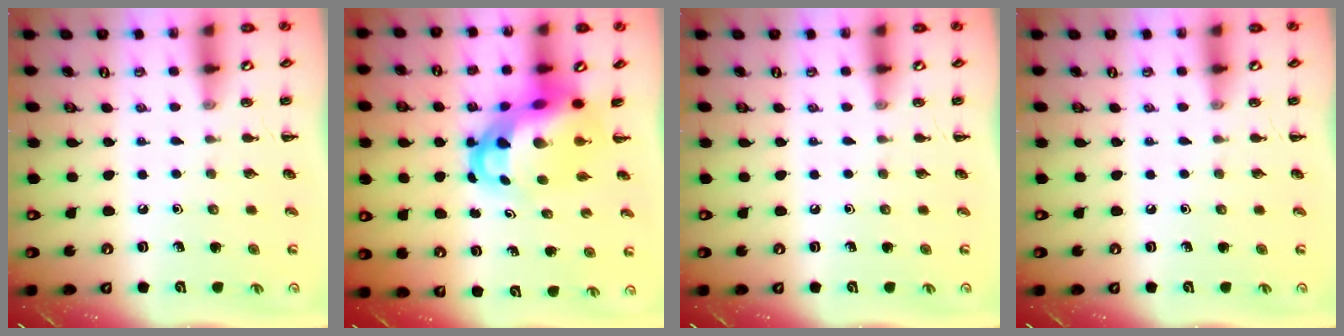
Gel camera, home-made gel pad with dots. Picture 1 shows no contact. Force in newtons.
{"total": 8.8, "press": 8.5, "slide": 2.4}
{"total": 0.0}
{"total": 0.0}